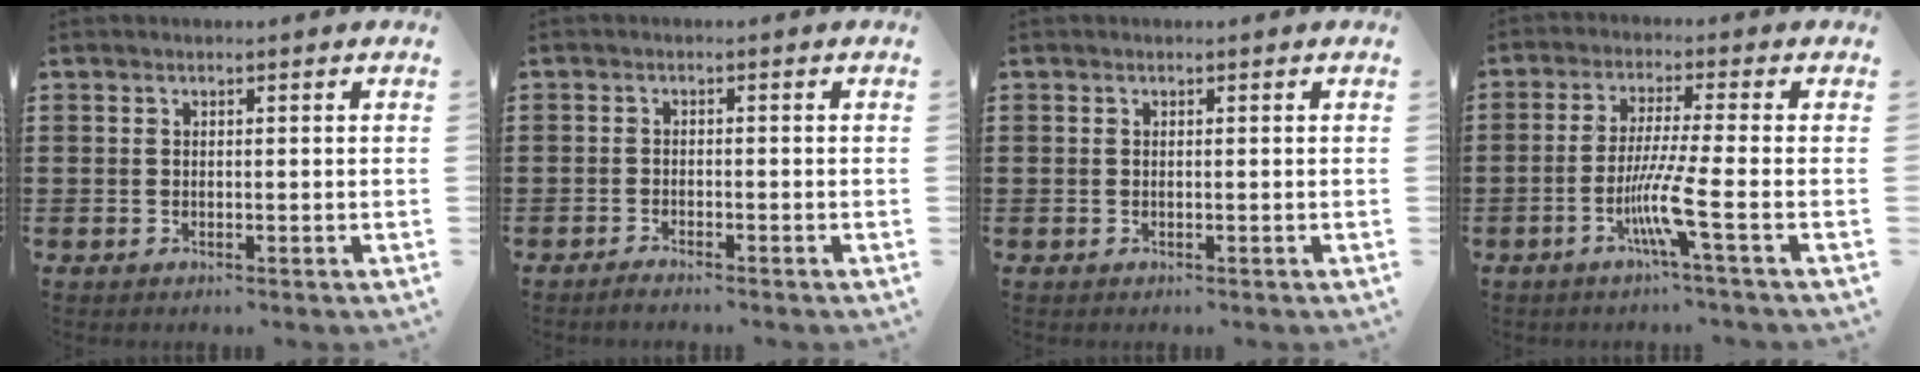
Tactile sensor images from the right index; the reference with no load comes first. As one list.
[{"total": 1.2, "force": [-1.2, 0.0, 0.2], "torque": [-0.006, 0.001, -0.023]}, {"total": 0.0}, {"total": 7.4, "force": [-2.8, -0.5, 6.9], "torque": [-0.136, -0.018, -0.056]}]